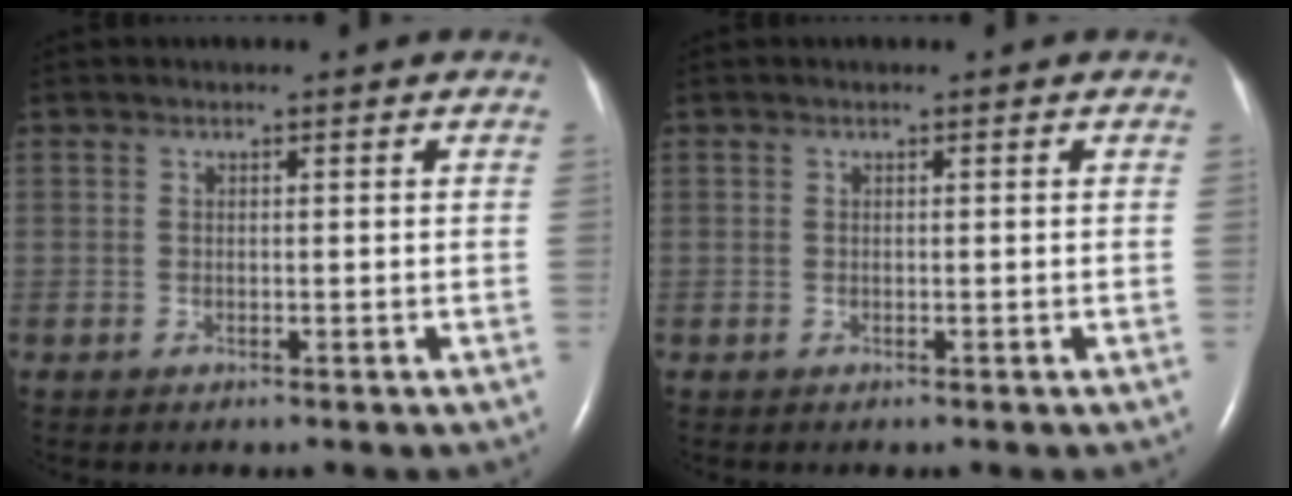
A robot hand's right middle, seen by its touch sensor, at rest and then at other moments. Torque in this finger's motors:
{"motor_torque": [0.00, 0.00, 0.00, 0.00]}